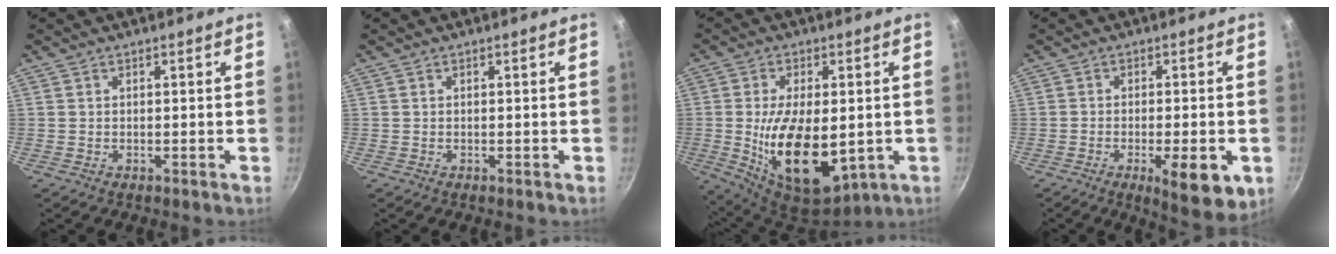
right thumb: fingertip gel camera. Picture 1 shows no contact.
{"total": 0.0}
{"total": 18.5, "force": [-2.1, 9.3, 15.9], "torque": [-0.264, -0.022, -0.008]}
{"total": 10.2, "force": [-3.6, 3.1, 9.0], "torque": [-0.119, -0.008, -0.047]}